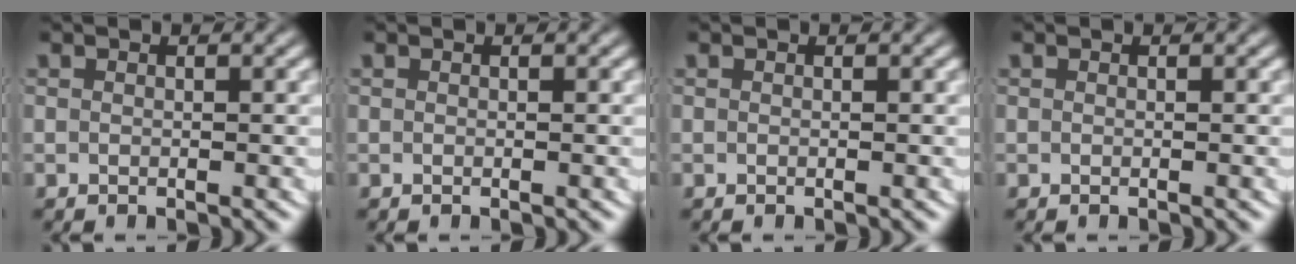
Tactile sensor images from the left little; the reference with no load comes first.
{"total": 0.0}
{"total": 0.0}
{"total": 0.0}